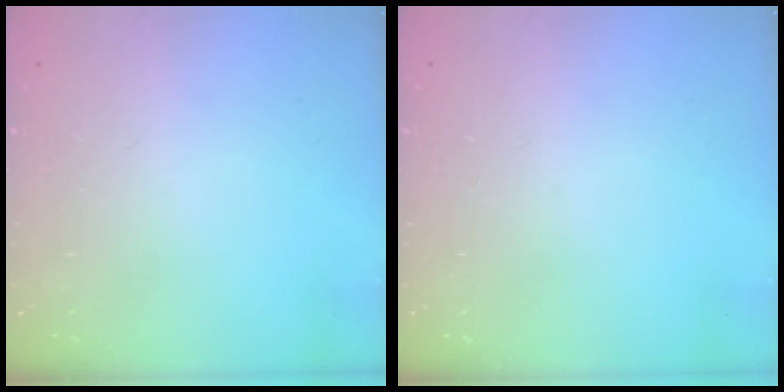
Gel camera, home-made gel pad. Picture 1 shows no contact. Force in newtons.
{"total": 0.0}